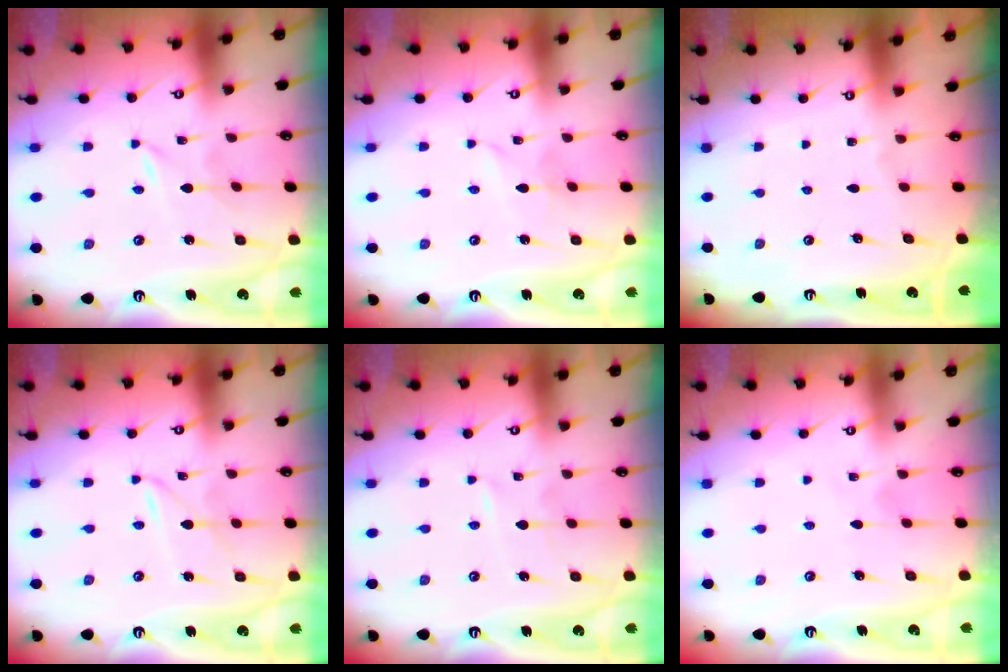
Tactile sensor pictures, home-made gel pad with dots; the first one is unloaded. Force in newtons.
{"total": 1.8, "press": 1.8, "slide": 0.2}
{"total": 0.0}
{"total": 2.2, "press": 2.2, "slide": 0.2}
{"total": 1.6, "press": 1.6, "slide": 0.2}
{"total": 3.3, "press": 3.3, "slide": 0.3}